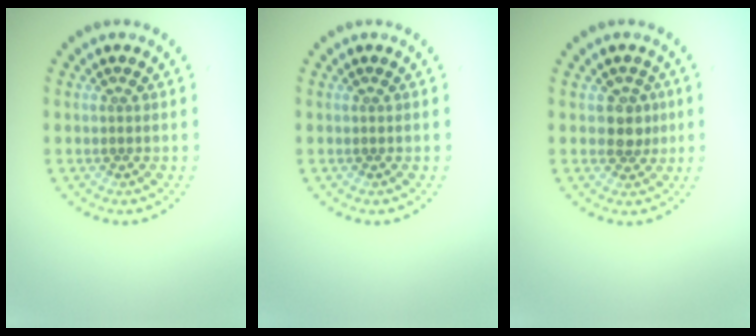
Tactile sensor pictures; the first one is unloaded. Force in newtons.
{"total": 0.0}
{"total": 2.2, "press": 2.0, "slide": 0.8}